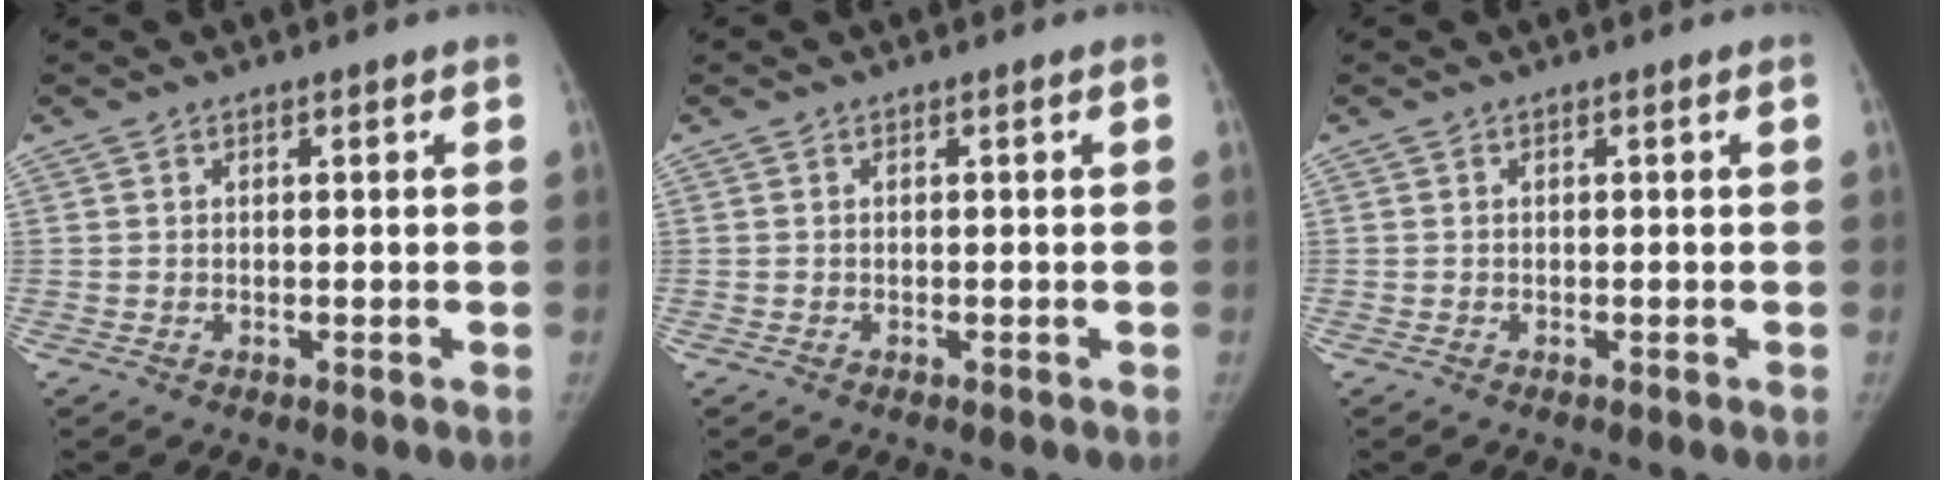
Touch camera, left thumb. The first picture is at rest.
{"total": 0.0}
{"total": 0.0}